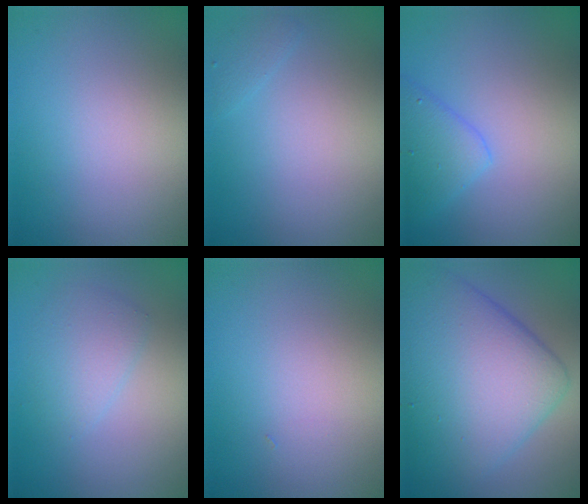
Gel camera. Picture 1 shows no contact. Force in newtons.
{"total": 0.8, "press": 0.8, "slide": 0.1}
{"total": 3.0, "press": 3.0, "slide": 0.1}
{"total": 2.4, "press": 2.4, "slide": 0.1}
{"total": 0.0}
{"total": 11.2, "press": 11.2, "slide": 0.4}